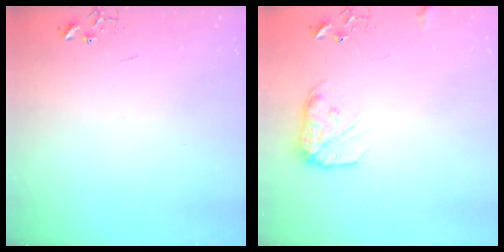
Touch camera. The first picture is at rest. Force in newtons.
{"total": 10.8, "press": 10.8, "slide": 0.4}